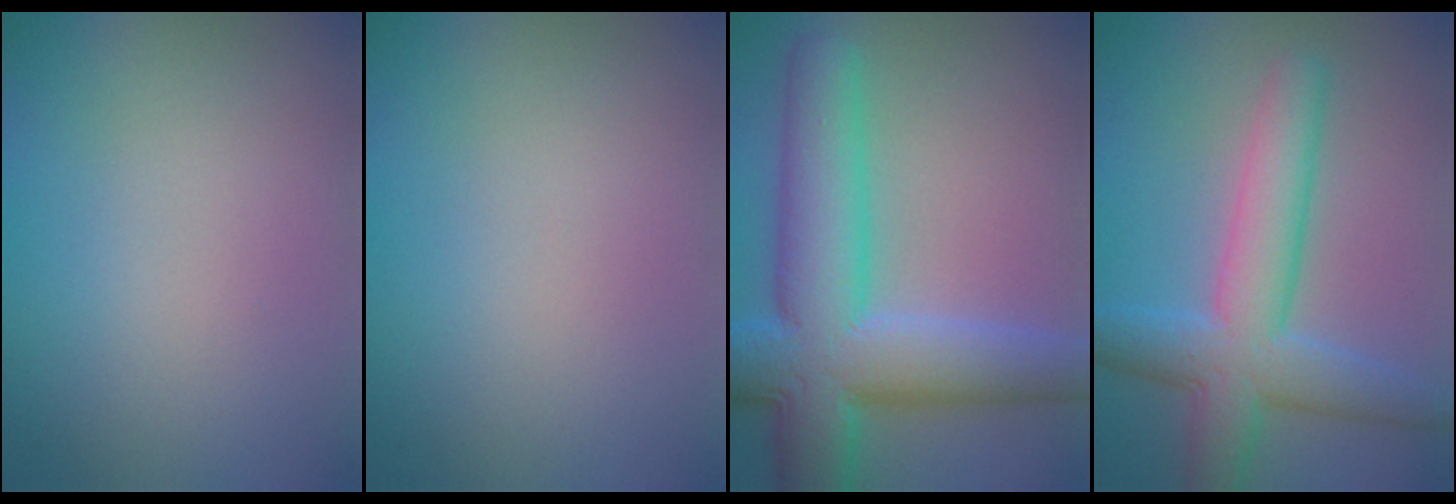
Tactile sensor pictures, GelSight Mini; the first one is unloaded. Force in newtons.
{"total": 0.0}
{"total": 11.0, "press": 11.0, "slide": 0.4}
{"total": 5.5, "press": 5.5, "slide": 0.4}